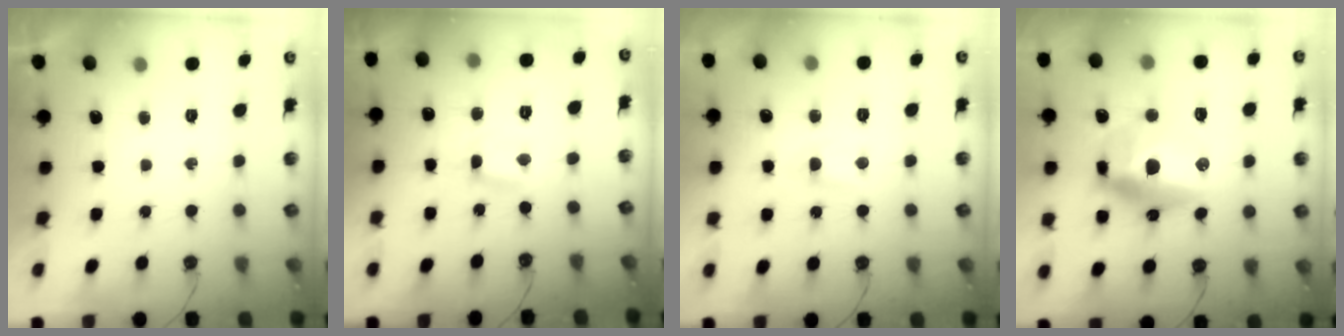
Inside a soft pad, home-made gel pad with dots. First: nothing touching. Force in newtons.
{"total": 0.6, "press": 0.4, "slide": 0.4}
{"total": 2.6, "press": 2.6, "slide": 0.3}
{"total": 16.1, "press": 16.0, "slide": 1.8}